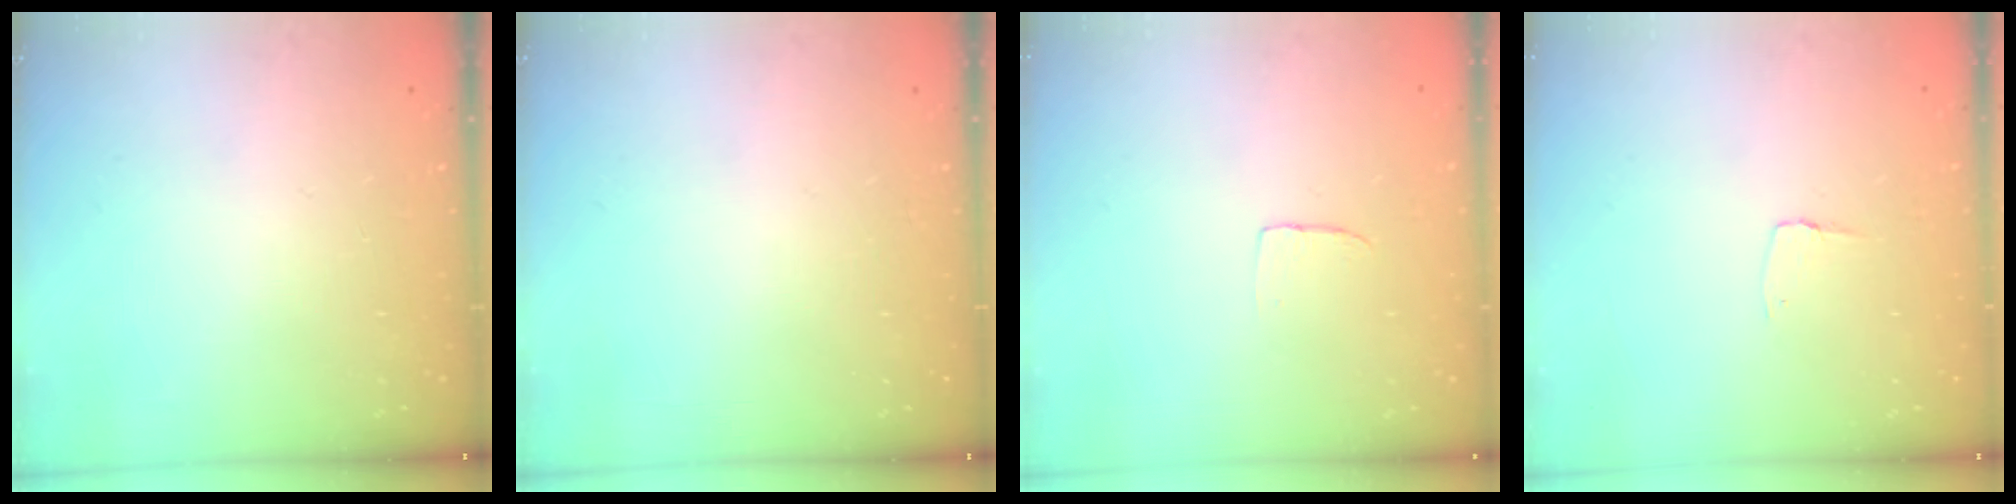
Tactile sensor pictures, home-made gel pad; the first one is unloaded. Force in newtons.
{"total": 0.0}
{"total": 2.4, "press": 2.4, "slide": 0.1}
{"total": 2.9, "press": 2.9, "slide": 0.3}